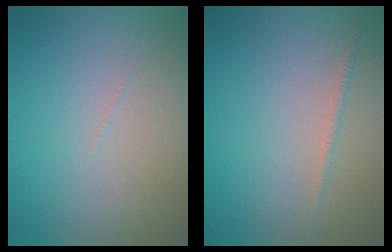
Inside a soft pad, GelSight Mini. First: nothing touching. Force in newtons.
{"total": 0.7, "press": 0.7, "slide": 0.0}